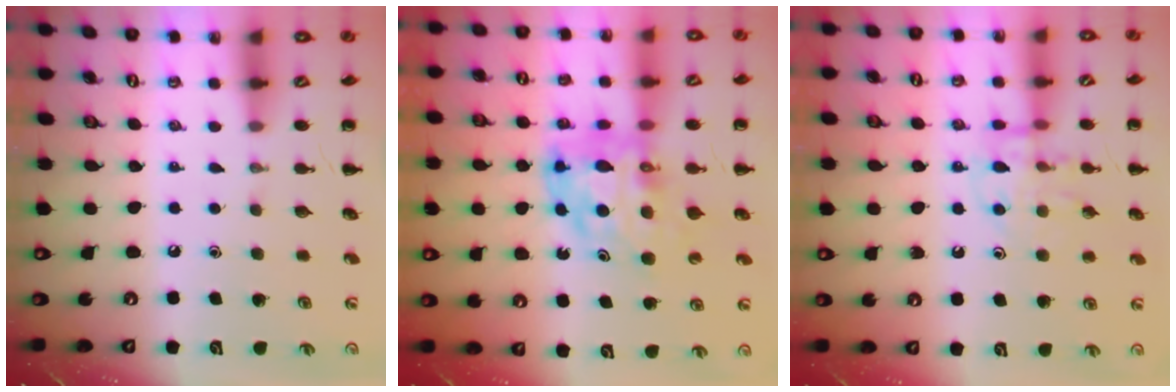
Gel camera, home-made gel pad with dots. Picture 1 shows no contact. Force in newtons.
{"total": 10.9, "press": 10.4, "slide": 3.4}
{"total": 12.7, "press": 12.6, "slide": 0.8}